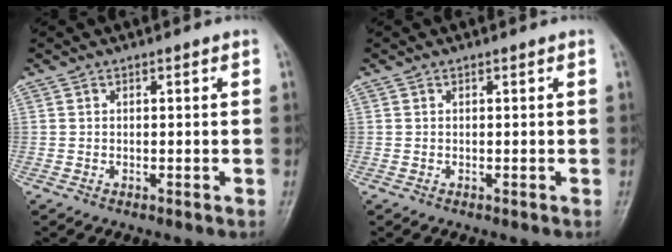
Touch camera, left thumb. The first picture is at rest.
{"total": 0.0}